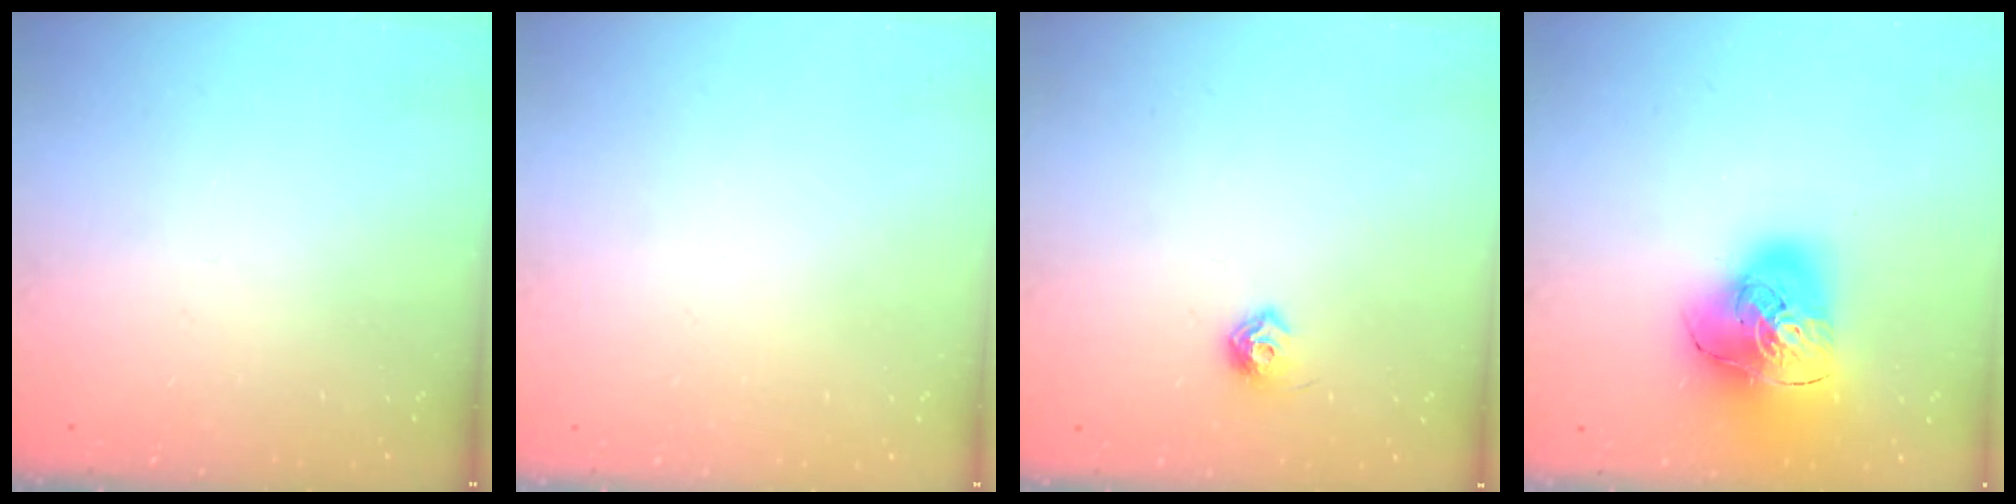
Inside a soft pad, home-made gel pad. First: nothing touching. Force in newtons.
{"total": 0.7, "press": 0.7, "slide": 0.1}
{"total": 7.2, "press": 7.1, "slide": 0.9}
{"total": 20.4, "press": 20.2, "slide": 2.5}